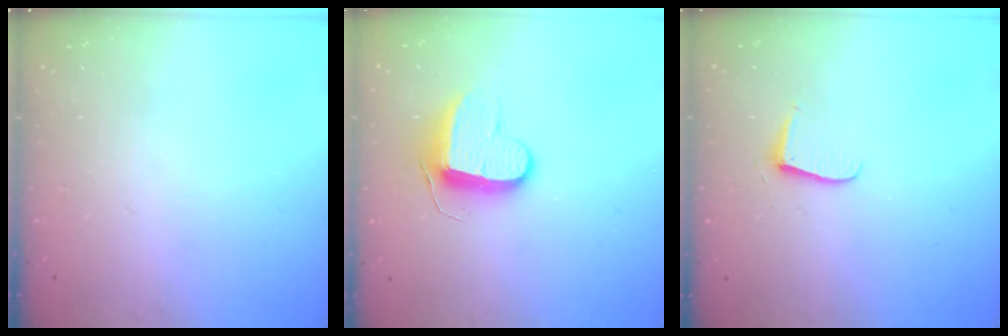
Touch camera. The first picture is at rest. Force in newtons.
{"total": 9.7, "press": 9.7, "slide": 0.2}
{"total": 5.5, "press": 5.5, "slide": 0.6}